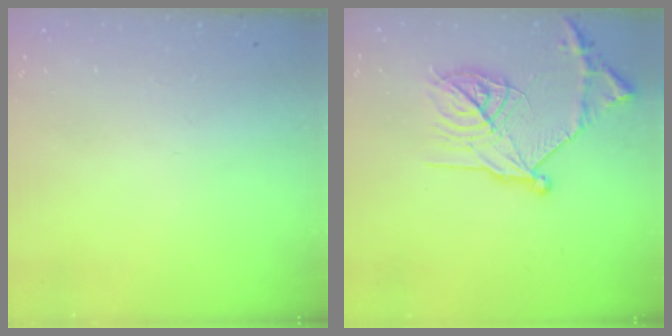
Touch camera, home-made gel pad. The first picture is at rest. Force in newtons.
{"total": 18.5, "press": 18.4, "slide": 1.6}